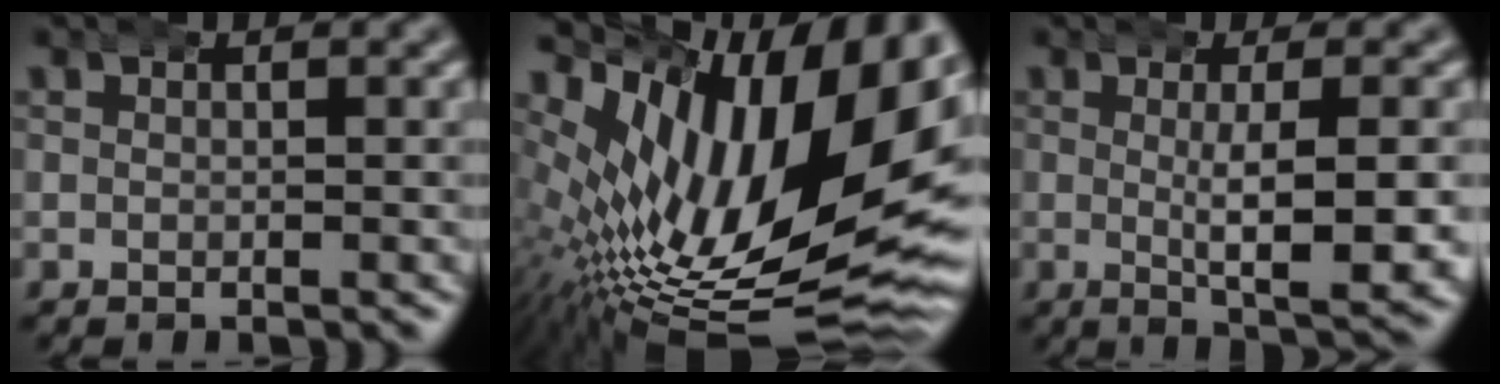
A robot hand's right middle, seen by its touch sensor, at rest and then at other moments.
{"total": 18.8, "force": [0.3, 9.1, 16.5], "torque": [-0.247, -0.010, 0.021]}
{"total": 5.7, "force": [-0.5, 0.7, 5.6], "torque": [-0.088, -0.009, -0.002]}